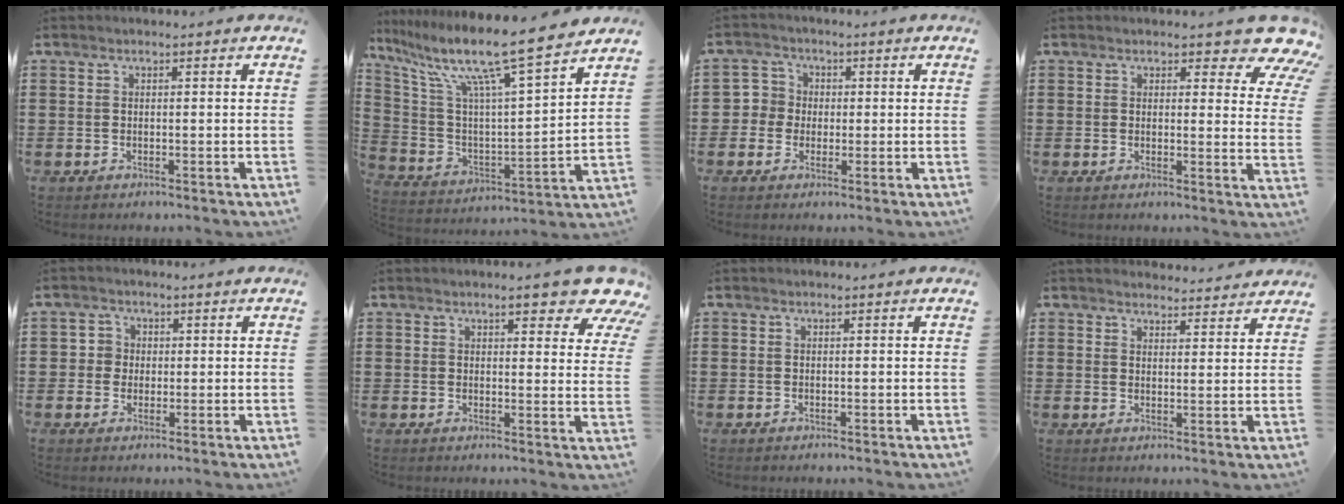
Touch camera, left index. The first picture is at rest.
{"total": 12.9, "force": [9.9, 0.3, 8.2], "torque": [-0.185, -0.067, 0.157]}
{"total": 3.7, "force": [-0.6, 3.6, 0.3], "torque": [-0.026, 0.009, -0.016]}
{"total": 5.7, "force": [4.5, 1.6, 3.2], "torque": [-0.046, -0.024, 0.073]}
{"total": 2.4, "force": [0.0, 2.4, 0.3], "torque": [-0.018, 0.009, -0.005]}
{"total": 7.6, "force": [5.5, 1.8, 4.8], "torque": [-0.068, -0.019, 0.090]}
{"total": 0.0}
{"total": 3.2, "force": [3.1, 0.4, 0.1], "torque": [-0.002, -0.016, 0.057]}